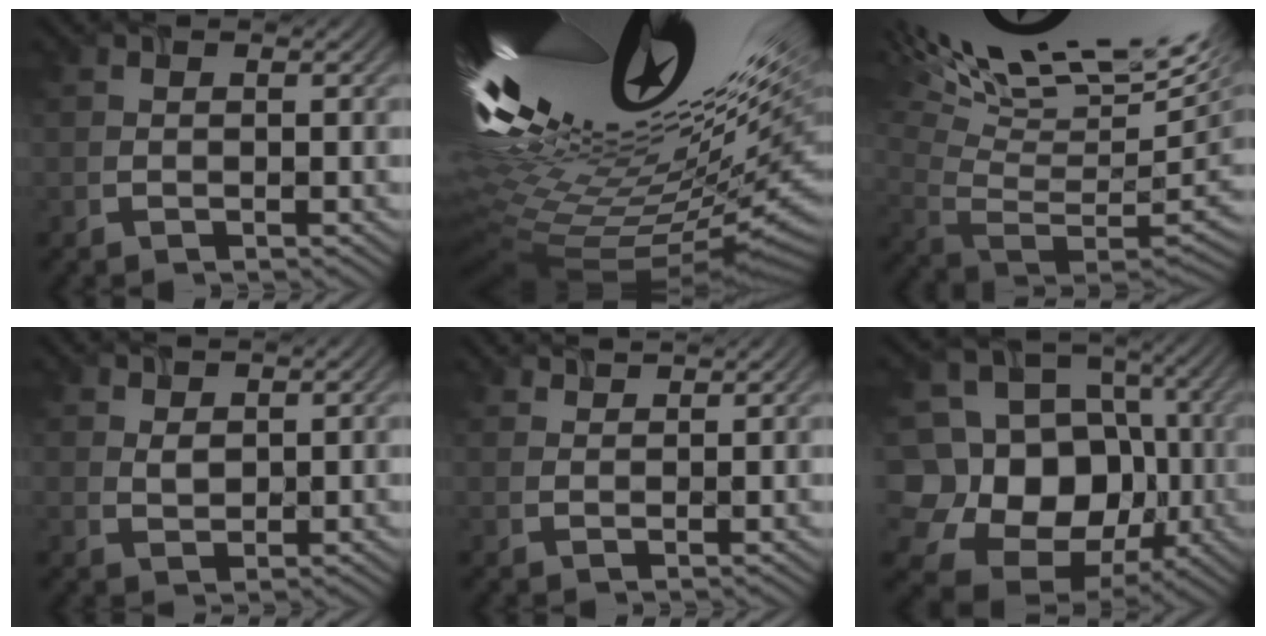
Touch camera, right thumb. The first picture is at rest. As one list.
[{"total": 19.2, "force": [5.3, 6.3, 17.3], "torque": [-0.285, -0.020, 0.123]}, {"total": 17.2, "force": [9.1, 4.5, 13.9], "torque": [-0.237, 0.034, 0.167]}, {"total": 2.3, "force": [1.8, 1.0, 1.0], "torque": [-0.024, 0.006, 0.043]}, {"total": 2.5, "force": [2.4, 0.3, 0.6], "torque": [-0.010, 0.007, 0.047]}, {"total": 17.4, "force": [-3.0, 14.9, 8.6], "torque": [-0.230, 0.011, -0.049]}]